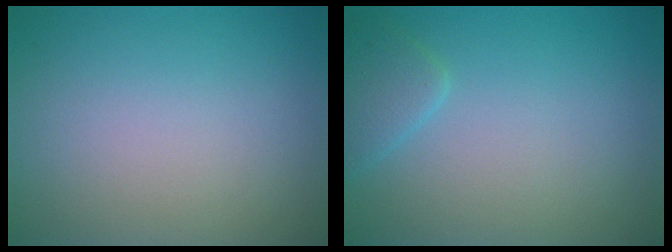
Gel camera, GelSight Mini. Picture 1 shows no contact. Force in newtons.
{"total": 1.7, "press": 1.7, "slide": 0.2}